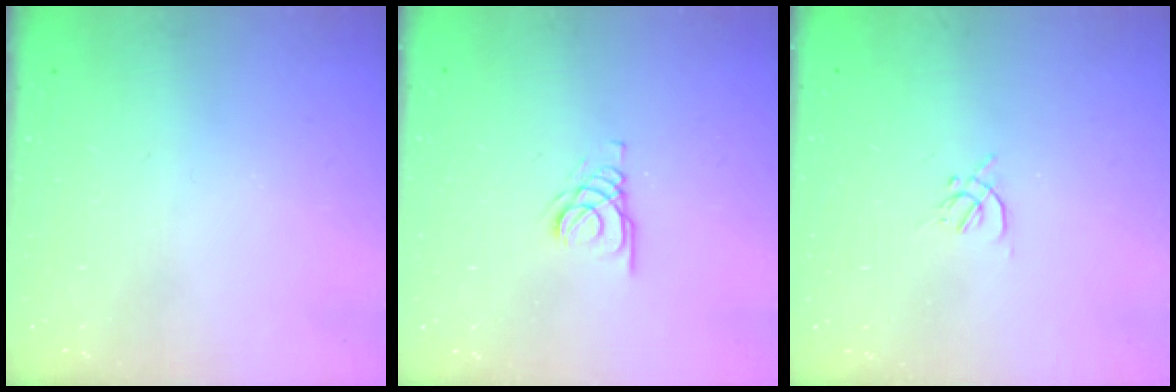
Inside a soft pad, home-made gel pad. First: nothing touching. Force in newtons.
{"total": 1.6, "press": 1.6, "slide": 0.2}
{"total": 1.7, "press": 1.7, "slide": 0.5}